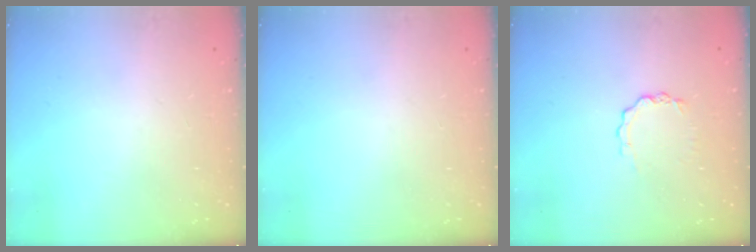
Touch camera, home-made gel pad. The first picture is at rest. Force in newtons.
{"total": 0.0}
{"total": 3.2, "press": 3.2, "slide": 0.3}